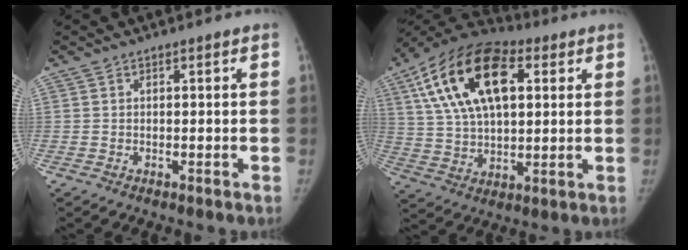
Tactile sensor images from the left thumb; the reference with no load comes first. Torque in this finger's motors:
{"motor_torque": [0.63, 1.33, 1.40, -1.37, 0.58]}